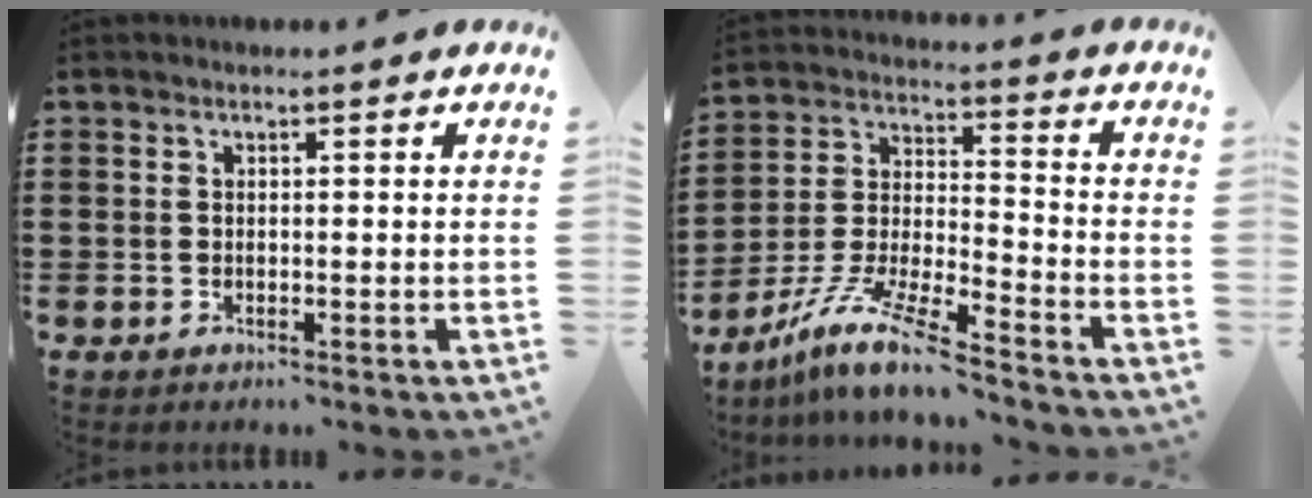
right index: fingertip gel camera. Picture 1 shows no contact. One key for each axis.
{"total": 10.6, "fx": -8.9, "fy": 0.7, "fz": 5.8, "tx": -0.130, "ty": 0.005, "tz": -0.181}